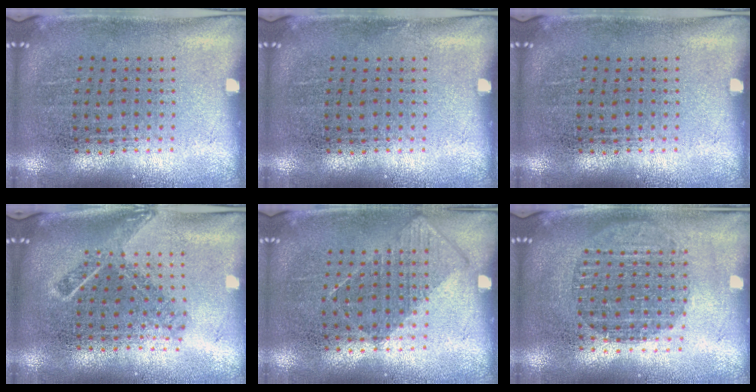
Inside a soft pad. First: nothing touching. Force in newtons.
{"total": 0.0}
{"total": 0.0}
{"total": 1.6, "press": 1.2, "slide": 1.1}
{"total": 0.8, "press": 0.8, "slide": 0.3}
{"total": 1.8, "press": 1.5, "slide": 1.0}